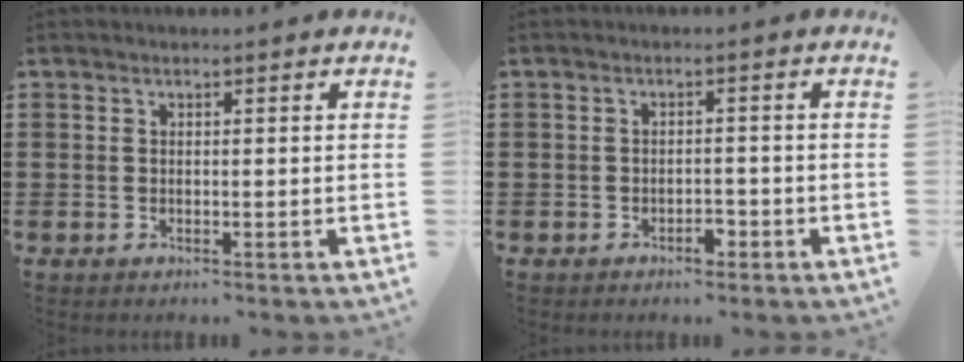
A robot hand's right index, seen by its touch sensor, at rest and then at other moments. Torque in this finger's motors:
{"motor_torque": [0.27, 0.34, 0.10, 0.06]}